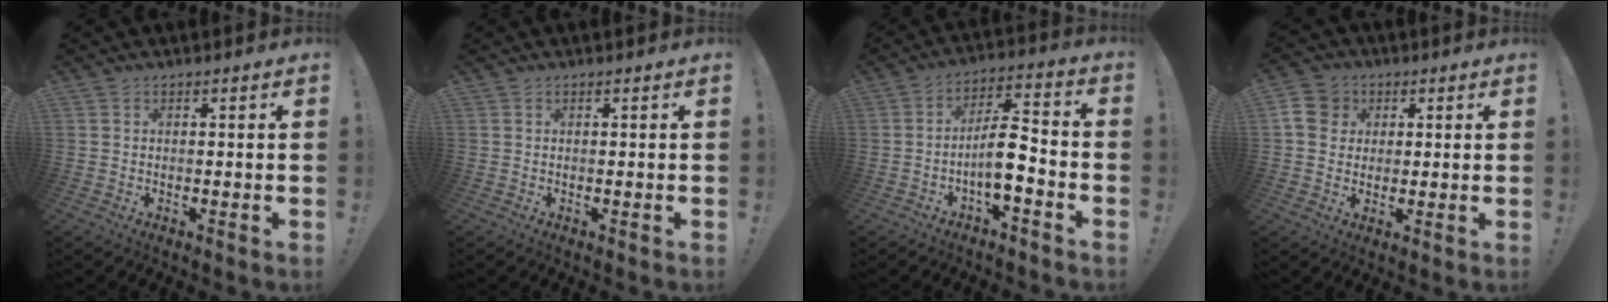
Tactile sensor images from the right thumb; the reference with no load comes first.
{"total": 0.0}
{"total": 10.8, "force": [-3.4, 4.0, 9.4], "torque": [-0.168, 0.019, -0.061]}
{"total": 9.0, "force": [2.3, 7.9, 3.5], "torque": [-0.057, -0.001, 0.048]}